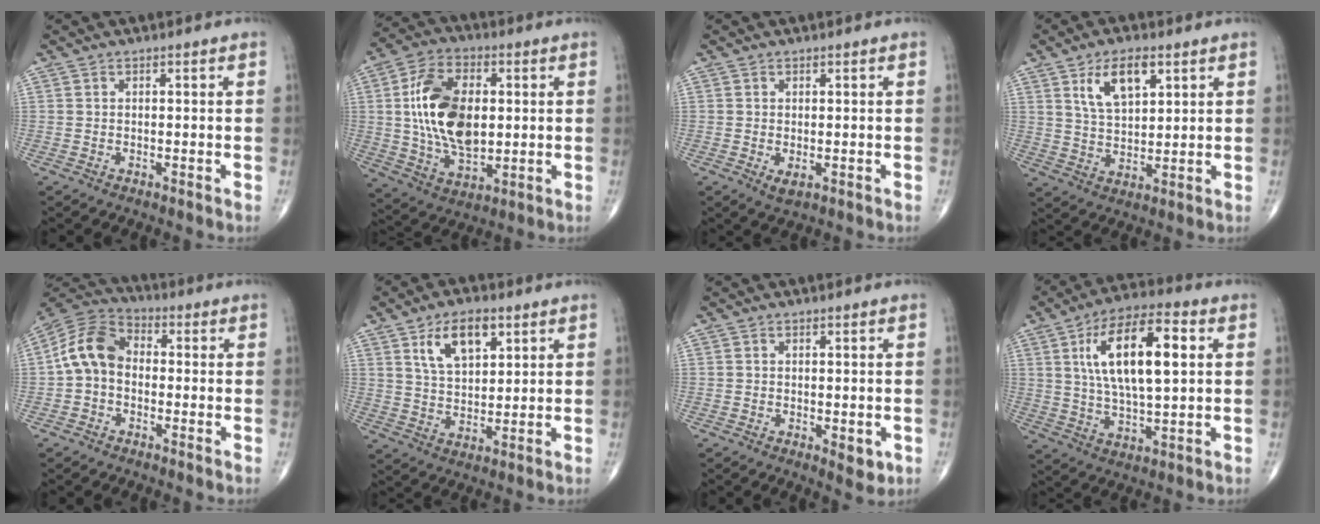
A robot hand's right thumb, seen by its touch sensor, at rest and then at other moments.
{"total": 17.3, "force": [1.8, 10.1, 13.9], "torque": [-0.242, -0.002, 0.036]}
{"total": 1.8, "force": [-0.3, 0.9, 1.5], "torque": [-0.026, -0.005, 0.000]}
{"total": 9.0, "force": [4.3, 4.3, 6.7], "torque": [-0.107, -0.016, 0.083]}
{"total": 9.9, "force": [-0.6, 7.2, 6.7], "torque": [-0.120, 0.029, -0.029]}
{"total": 10.0, "force": [4.9, 5.2, 6.9], "torque": [-0.102, -0.017, 0.090]}
{"total": 4.0, "force": [-1.0, 1.7, 3.5], "torque": [-0.038, -0.009, -0.007]}
{"total": 16.9, "force": [4.2, 6.5, 15.0], "torque": [-0.256, 0.004, 0.071]}